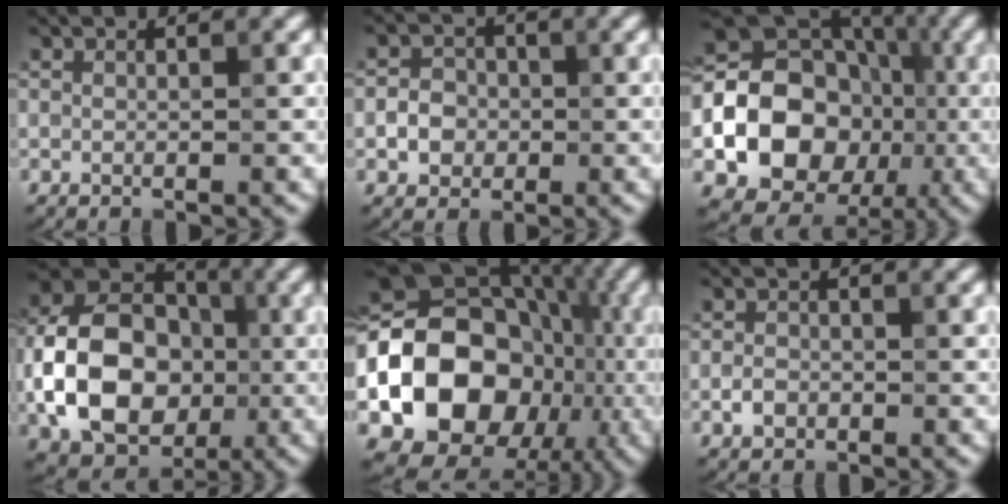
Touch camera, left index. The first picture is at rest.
{"total": 2.5, "force": [-0.5, 2.2, 1.1], "torque": [-0.013, 0.002, -0.015]}
{"total": 14.8, "force": [-2.6, 12.3, 7.7], "torque": [-0.120, -0.014, -0.066]}
{"total": 11.3, "force": [-1.9, 8.4, 7.2], "torque": [-0.137, 0.005, -0.039]}
{"total": 15.7, "force": [-3.6, 12.5, 8.9], "torque": [-0.158, -0.004, -0.069]}
{"total": 1.4, "force": [-0.5, 1.1, 0.7], "torque": [-0.010, 0.000, -0.013]}